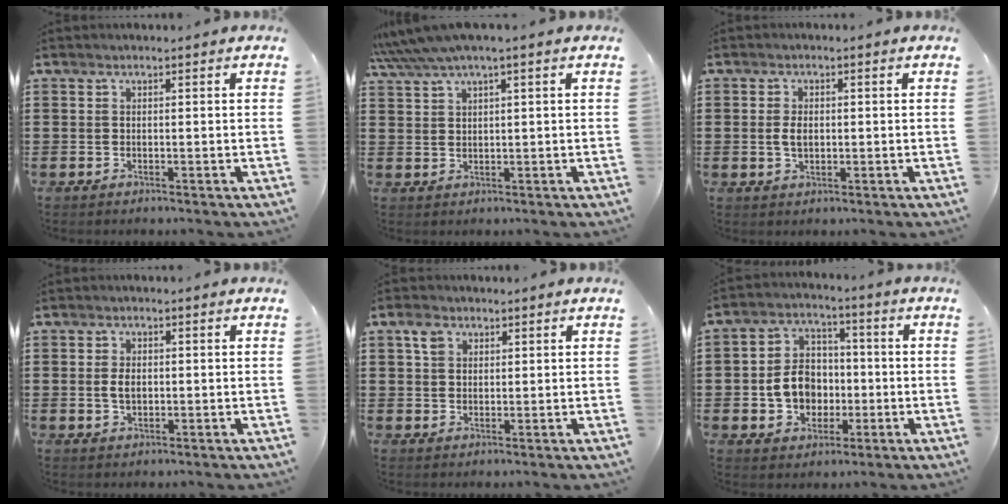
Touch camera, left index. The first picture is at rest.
{"total": 3.3, "force": [2.2, 0.0, 2.5], "torque": [-0.061, -0.003, 0.035]}
{"total": 2.6, "force": [0.1, 1.5, 2.1], "torque": [-0.051, 0.003, -0.002]}
{"total": 2.5, "force": [0.1, 1.5, 2.1], "torque": [-0.043, 0.005, 0.001]}
{"total": 3.0, "force": [1.6, 2.1, 1.4], "torque": [-0.026, 0.005, 0.027]}
{"total": 7.6, "force": [-1.2, 6.5, 3.8], "torque": [-0.088, 0.014, -0.024]}